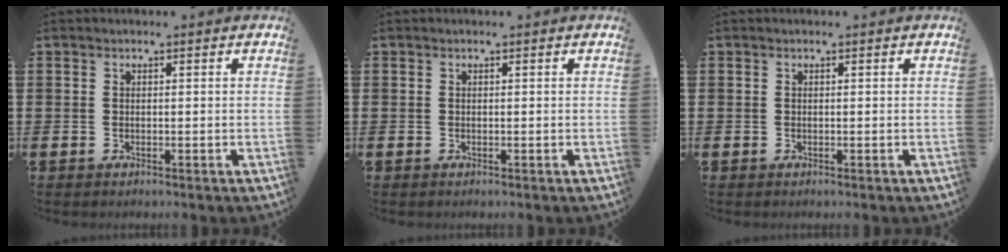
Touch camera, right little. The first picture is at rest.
{"total": 0.0}
{"total": 0.0}